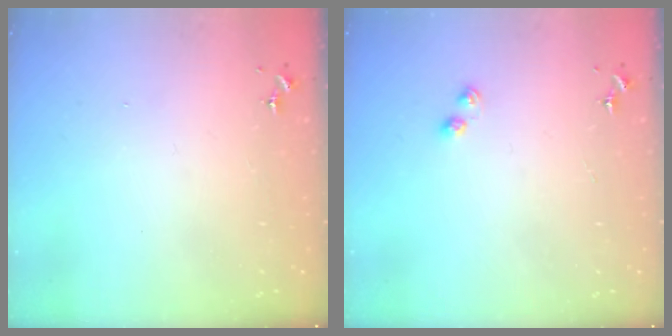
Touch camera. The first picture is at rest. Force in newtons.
{"total": 3.6, "press": 3.6, "slide": 0.4}